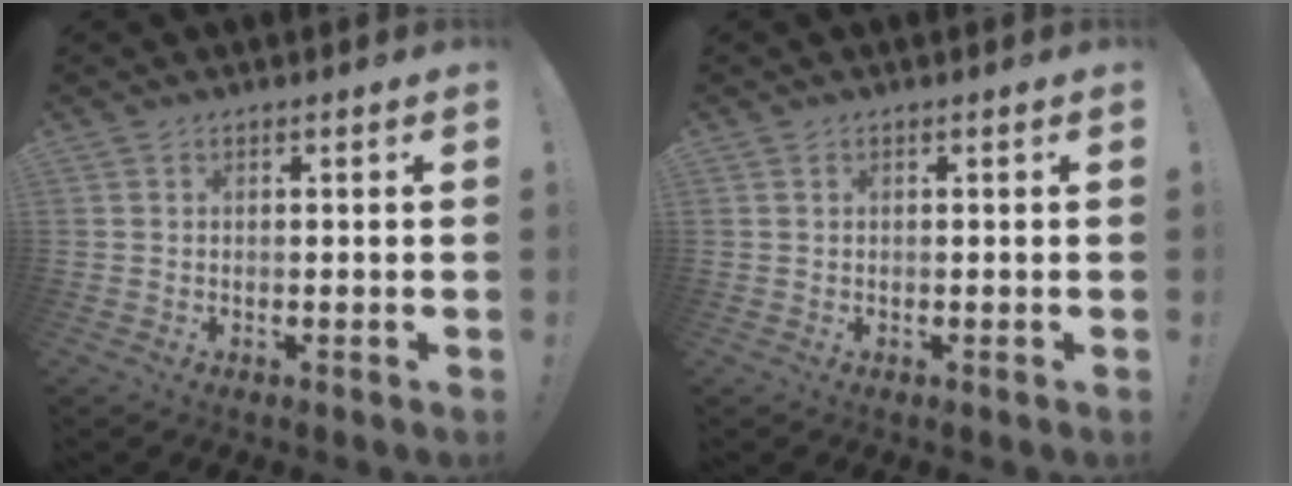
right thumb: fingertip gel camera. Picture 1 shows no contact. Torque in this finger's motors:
{"motor_torque": [0.18, -0.26, -0.15, -0.01, 0.00]}